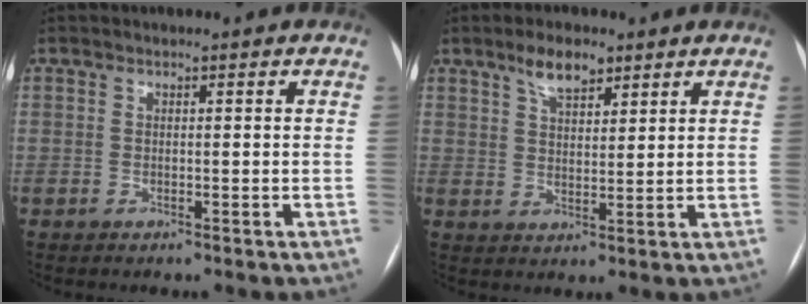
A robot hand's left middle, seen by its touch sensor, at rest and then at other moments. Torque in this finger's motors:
{"motor_torque": [0.57, -0.58, 0.07, 0.01]}